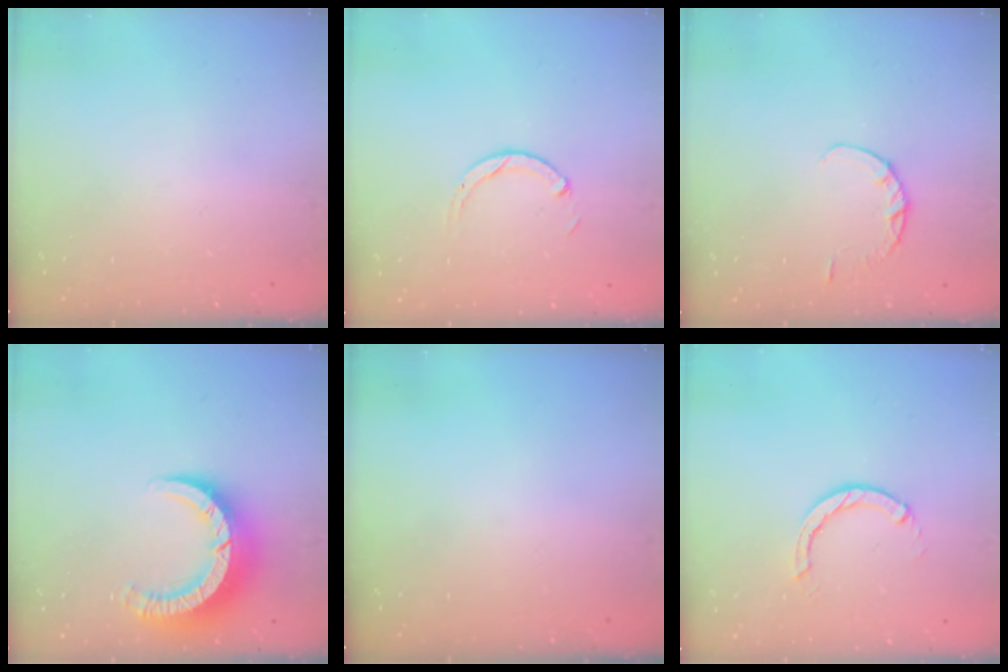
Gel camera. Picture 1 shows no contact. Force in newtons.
{"total": 3.0, "press": 2.9, "slide": 0.4}
{"total": 2.9, "press": 2.8, "slide": 0.4}
{"total": 9.3, "press": 9.2, "slide": 1.1}
{"total": 0.0}
{"total": 2.9, "press": 2.9, "slide": 0.4}